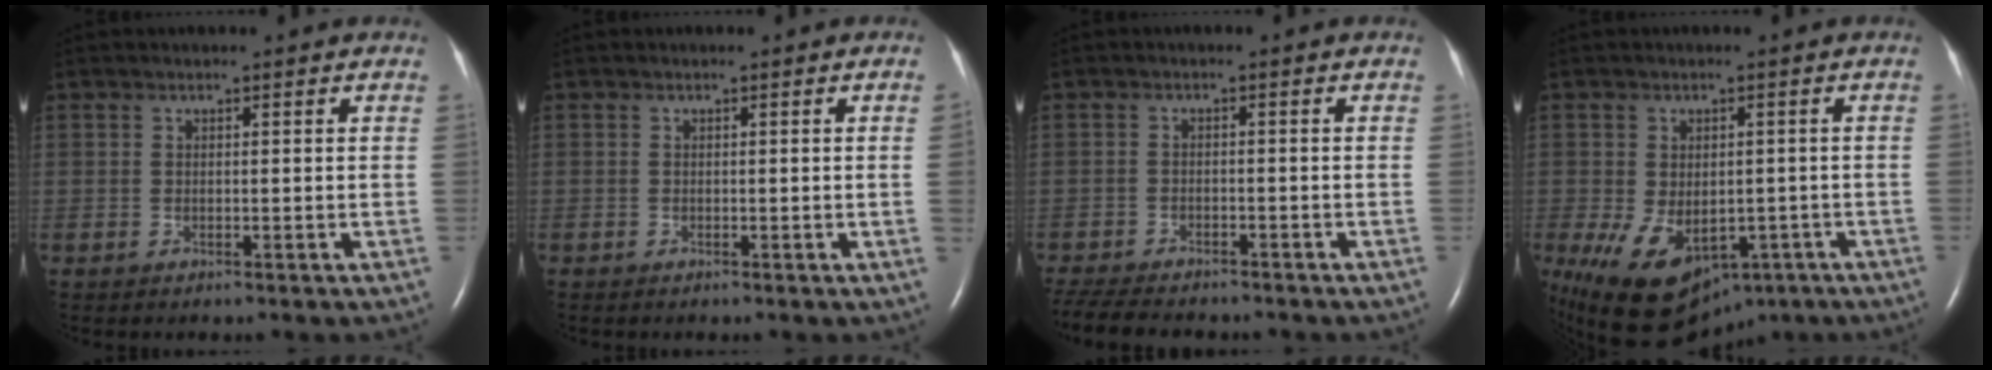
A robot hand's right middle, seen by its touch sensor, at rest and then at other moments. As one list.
[{"total": 0.9, "force": [0.0, -0.5, 0.8], "torque": [-0.007, -0.001, -0.001]}, {"total": 9.2, "force": [-8.1, 2.3, 3.8], "torque": [-0.071, -0.013, -0.123]}, {"total": 11.8, "force": [-6.2, 7.7, 6.5], "torque": [-0.119, -0.008, -0.079]}]